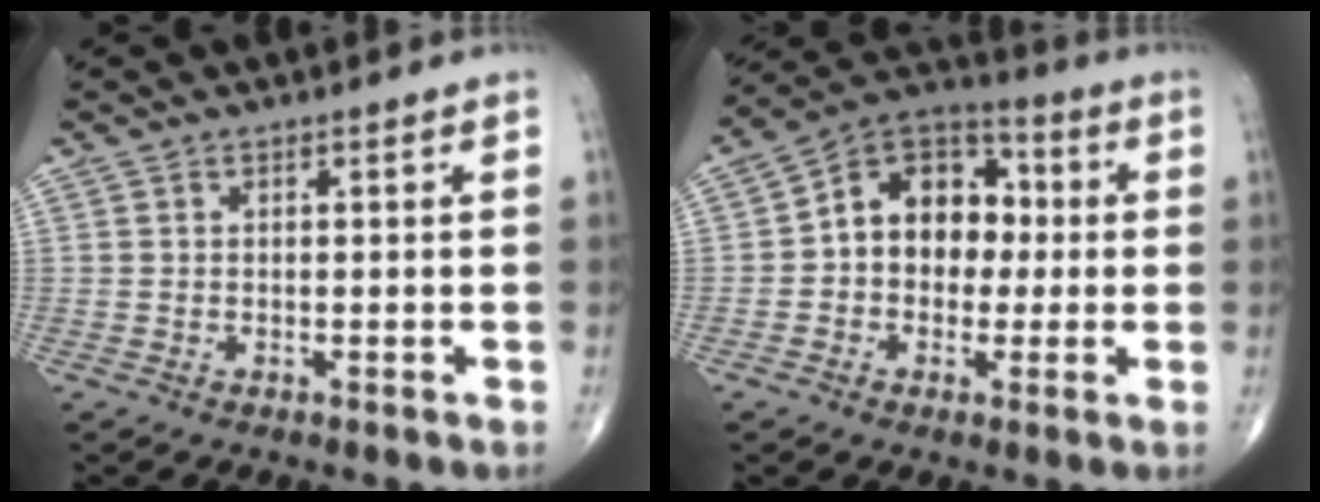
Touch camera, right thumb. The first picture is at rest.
{"total": 13.9, "force": [0.6, 10.4, 9.1], "torque": [-0.098, 0.034, -0.002]}